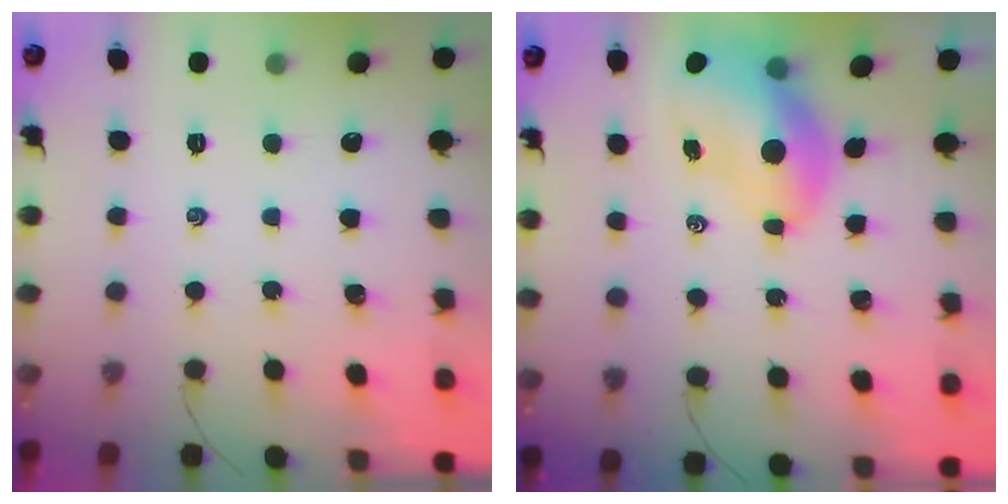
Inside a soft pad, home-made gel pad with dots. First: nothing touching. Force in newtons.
{"total": 9.0, "press": 8.7, "slide": 2.4}